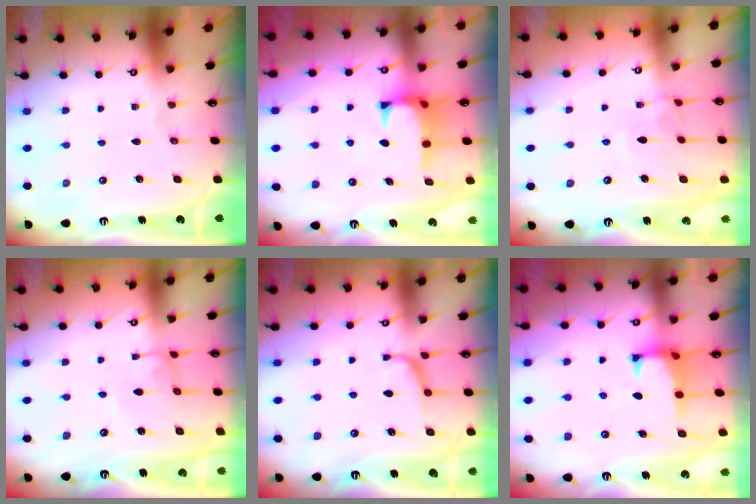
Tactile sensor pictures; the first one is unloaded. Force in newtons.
{"total": 1.4, "press": 1.2, "slide": 0.7}
{"total": 3.9, "press": 3.9, "slide": 0.2}
{"total": 2.0, "press": 2.0, "slide": 0.1}
{"total": 1.7, "press": 1.5, "slide": 0.9}
{"total": 1.5, "press": 1.3, "slide": 0.7}